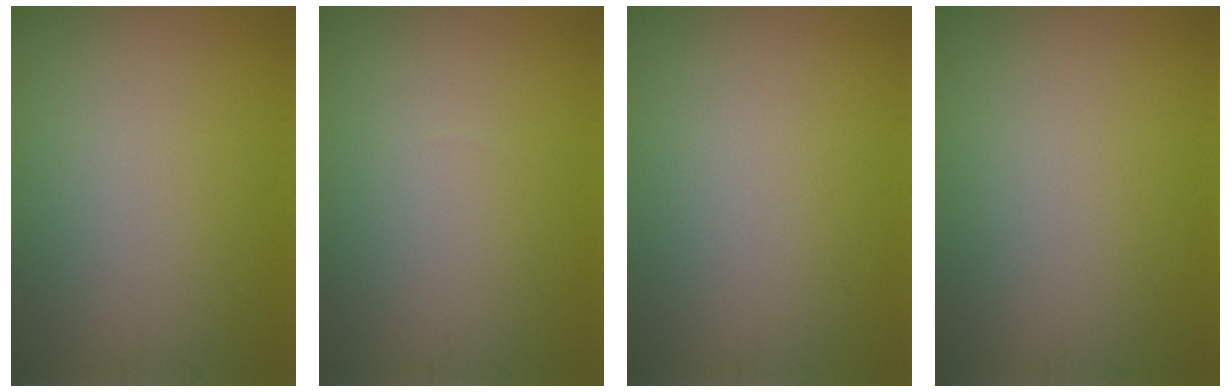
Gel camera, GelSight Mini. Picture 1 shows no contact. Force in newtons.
{"total": 0.0}
{"total": 0.0}
{"total": 0.0}